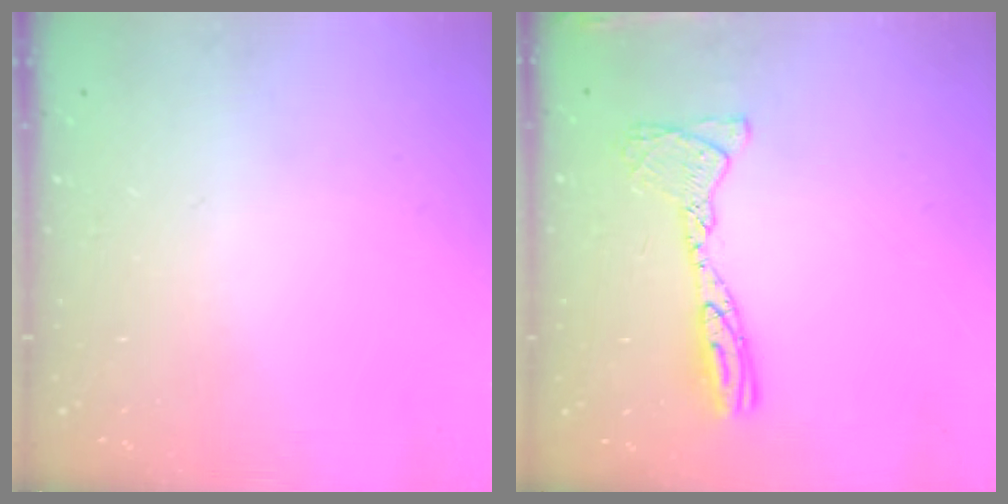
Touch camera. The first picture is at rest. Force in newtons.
{"total": 12.2, "press": 12.1, "slide": 1.3}